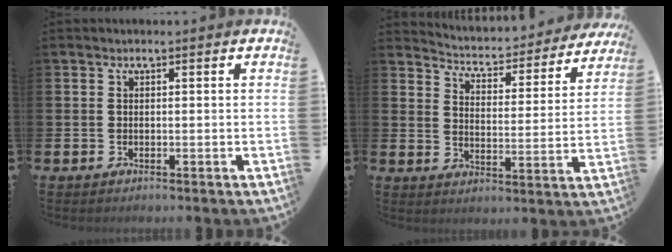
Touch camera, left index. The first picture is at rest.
{"total": 4.3, "force": [4.2, 0.9, 0.5], "torque": [-0.038, -0.039, 0.064]}